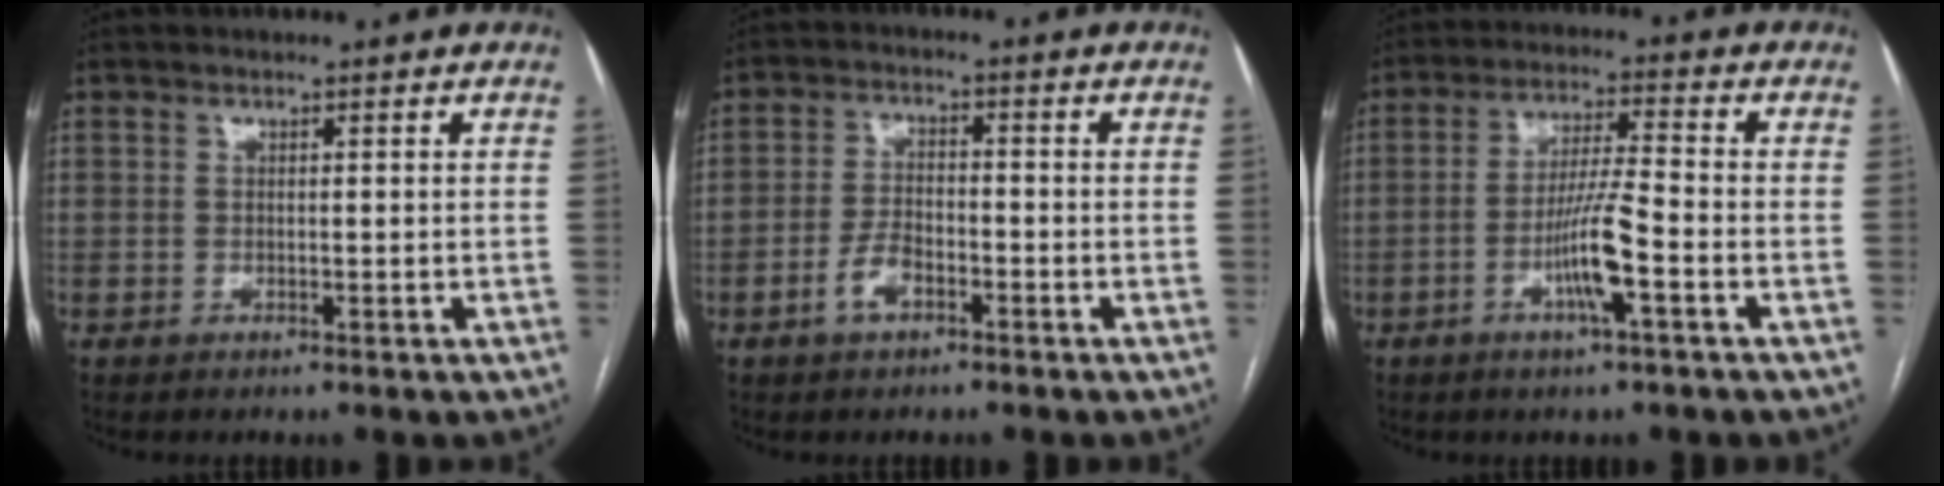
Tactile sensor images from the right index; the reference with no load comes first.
{"total": 4.3, "force": [-2.4, 2.1, 2.9], "torque": [-0.061, 0.005, -0.045]}
{"total": 7.8, "force": [-2.9, 0.0, 7.2], "torque": [-0.141, -0.001, -0.055]}